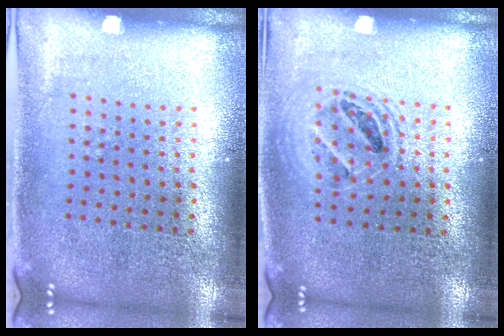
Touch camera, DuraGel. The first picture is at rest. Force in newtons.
{"total": 1.4, "press": 1.2, "slide": 0.6}